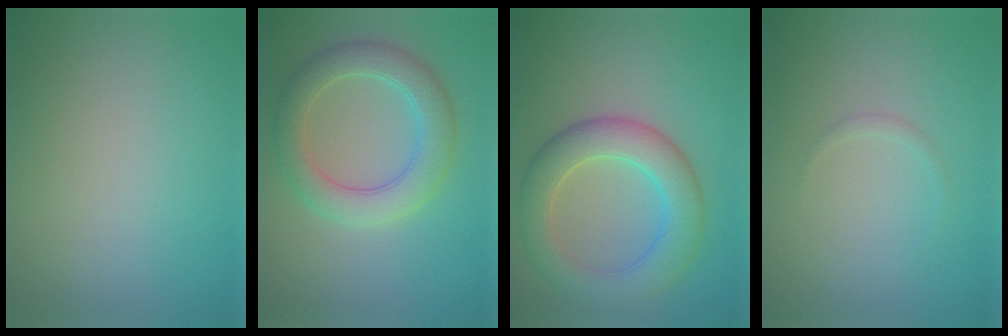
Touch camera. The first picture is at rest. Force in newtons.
{"total": 4.9, "press": 4.9, "slide": 0.3}
{"total": 6.3, "press": 6.3, "slide": 0.3}
{"total": 0.6, "press": 0.6, "slide": 0.0}